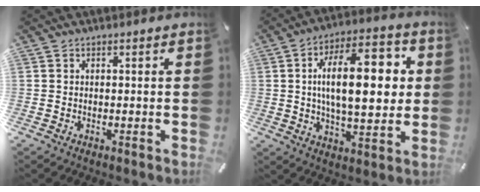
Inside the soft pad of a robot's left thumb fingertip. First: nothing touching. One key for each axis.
{"total": 19.4, "fx": 3.0, "fy": 9.0, "fz": 16.9, "tx": -0.277, "ty": 0.004, "tz": 0.041}